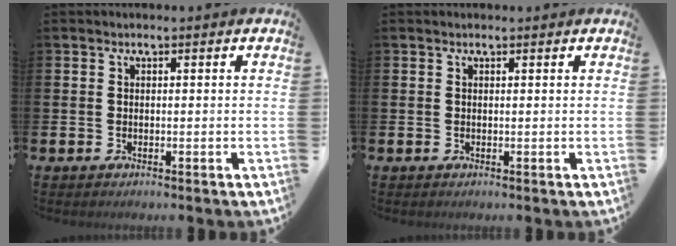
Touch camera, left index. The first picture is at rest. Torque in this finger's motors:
{"motor_torque": [0.83, -1.31, 0.03, 0.04]}